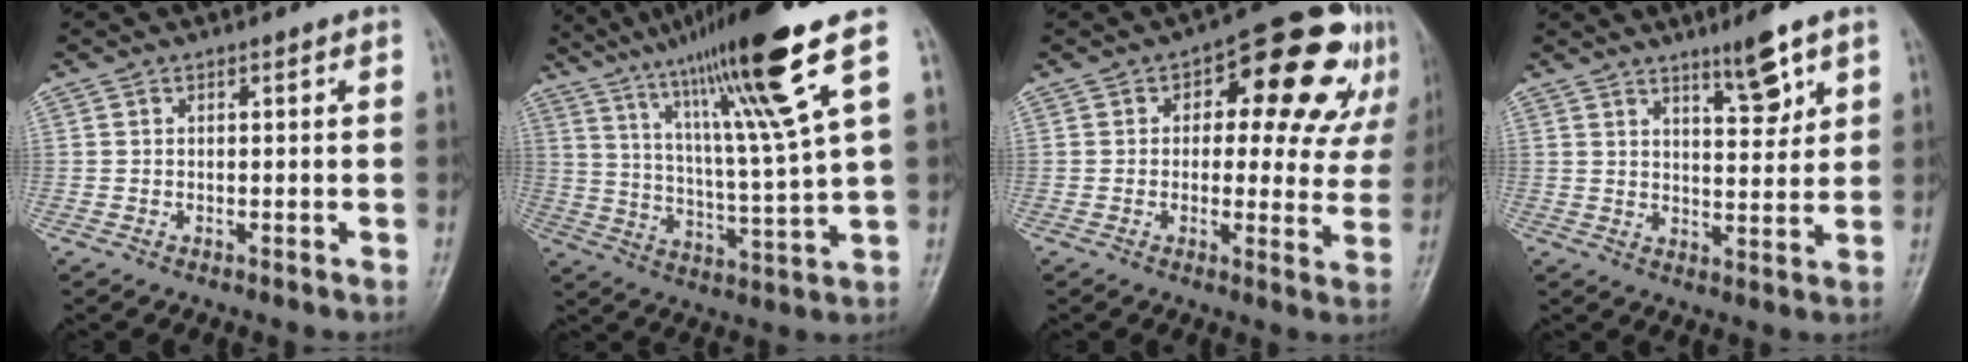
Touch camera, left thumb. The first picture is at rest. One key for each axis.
{"total": 20.2, "fx": 11.5, "fy": 0.5, "fz": 16.5, "tx": -0.265, "ty": -0.043, "tz": 0.193}
{"total": 16.9, "fx": 6.1, "fy": 8.8, "fz": 13.1, "tx": -0.107, "ty": 0.008, "tz": 0.070}
{"total": 6.5, "fx": 4.4, "fy": 1.4, "fz": 4.7, "tx": -0.062, "ty": -0.034, "tz": 0.070}